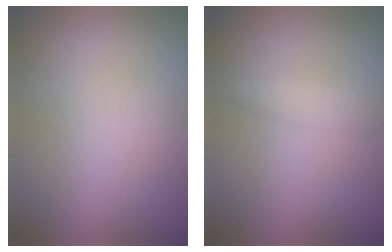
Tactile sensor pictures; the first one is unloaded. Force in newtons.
{"total": 1.2, "press": 1.2, "slide": 0.0}